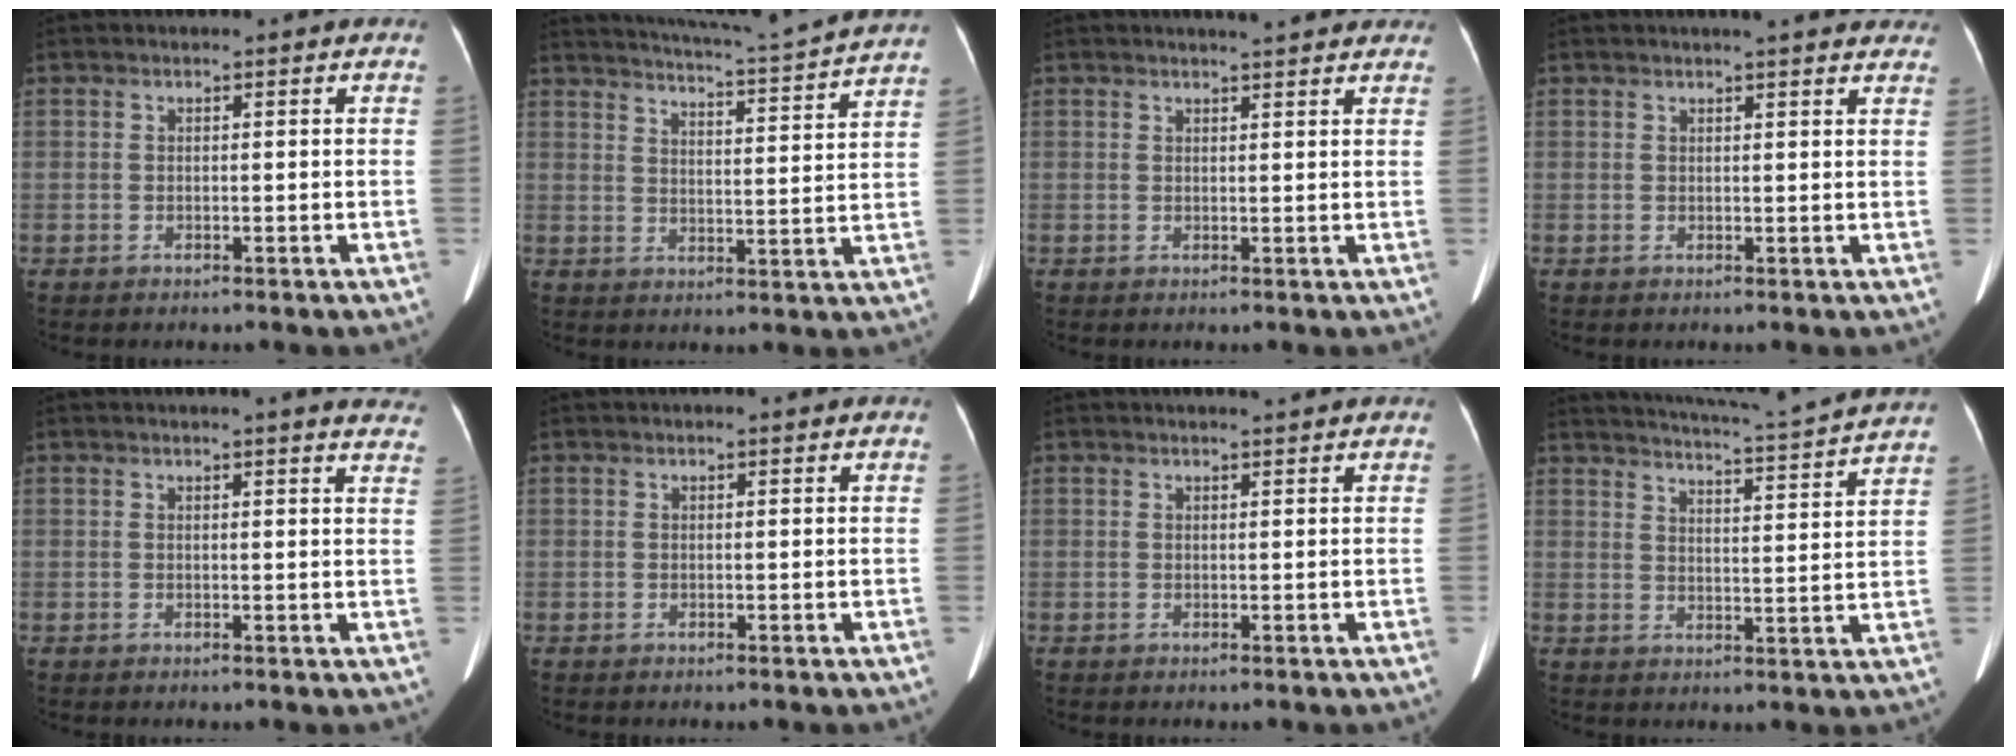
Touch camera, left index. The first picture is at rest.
{"total": 16.7, "force": [15.8, -1.9, 5.2], "torque": [-0.099, -0.043, 0.203]}
{"total": 6.6, "force": [5.9, 1.1, 2.8], "torque": [-0.034, 0.013, 0.064]}
{"total": 10.0, "force": [8.8, 1.7, 4.3], "torque": [-0.041, 0.011, 0.089]}
{"total": 10.2, "force": [9.4, 0.9, 4.0], "torque": [-0.027, -0.025, 0.077]}
{"total": 0.8, "force": [0.7, 0.1, 0.3], "torque": [-0.009, 0.009, 0.012]}
{"total": 2.0, "force": [1.9, -0.1, 0.8], "torque": [-0.010, 0.007, 0.029]}
{"total": 17.4, "force": [16.4, -1.6, 5.5], "torque": [-0.105, -0.041, 0.209]}